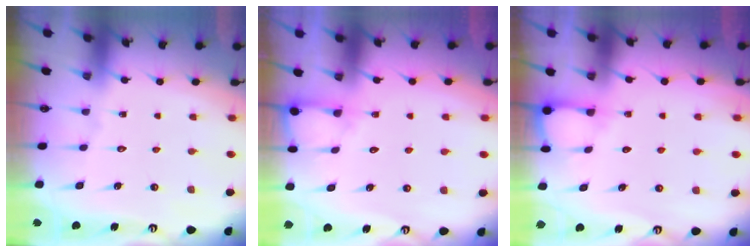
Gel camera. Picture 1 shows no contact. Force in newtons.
{"total": 5.7, "press": 5.7, "slide": 0.4}
{"total": 4.2, "press": 4.1, "slide": 0.4}